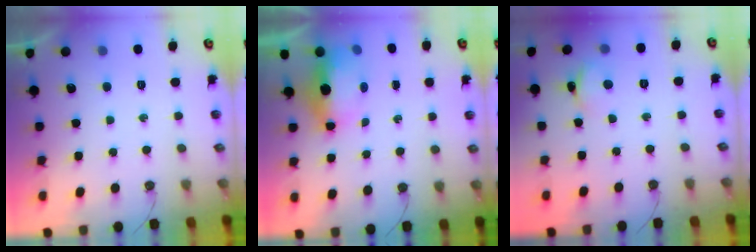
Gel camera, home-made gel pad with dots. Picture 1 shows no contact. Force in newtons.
{"total": 5.9, "press": 5.8, "slide": 0.5}
{"total": 3.7, "press": 3.6, "slide": 0.5}